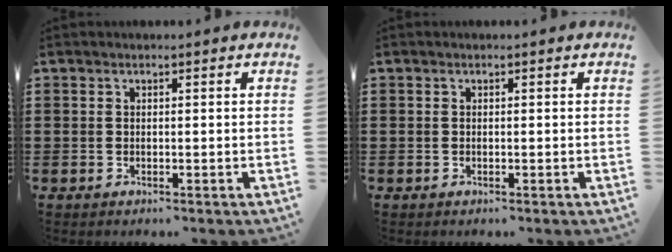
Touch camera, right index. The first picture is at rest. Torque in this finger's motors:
{"motor_torque": [-0.11, 0.68, 0.00, 0.00]}